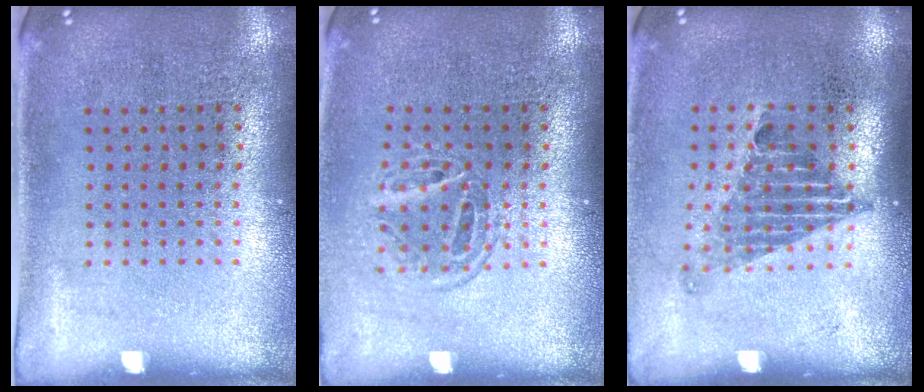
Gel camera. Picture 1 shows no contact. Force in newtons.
{"total": 1.6, "press": 1.2, "slide": 1.0}
{"total": 1.3, "press": 1.0, "slide": 0.9}